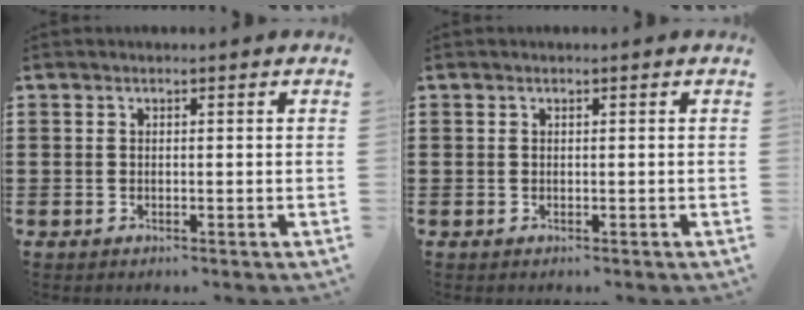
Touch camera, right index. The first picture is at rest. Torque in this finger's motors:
{"motor_torque": [-0.19, 0.06, 0.00, -0.01]}